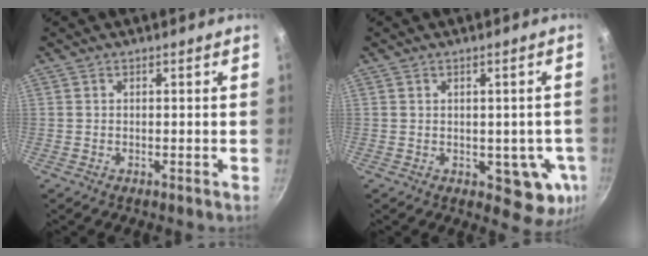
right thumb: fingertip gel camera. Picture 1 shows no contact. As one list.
[{"total": 8.1, "force": [-1.2, 4.9, 6.3], "torque": [-0.036, 0.000, -0.008]}]